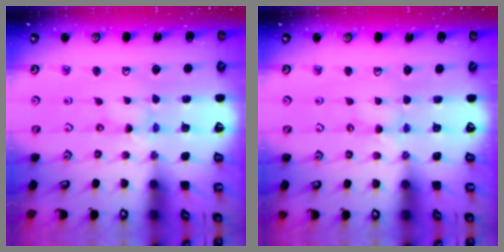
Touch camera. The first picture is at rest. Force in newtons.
{"total": 4.5, "press": 4.4, "slide": 0.6}